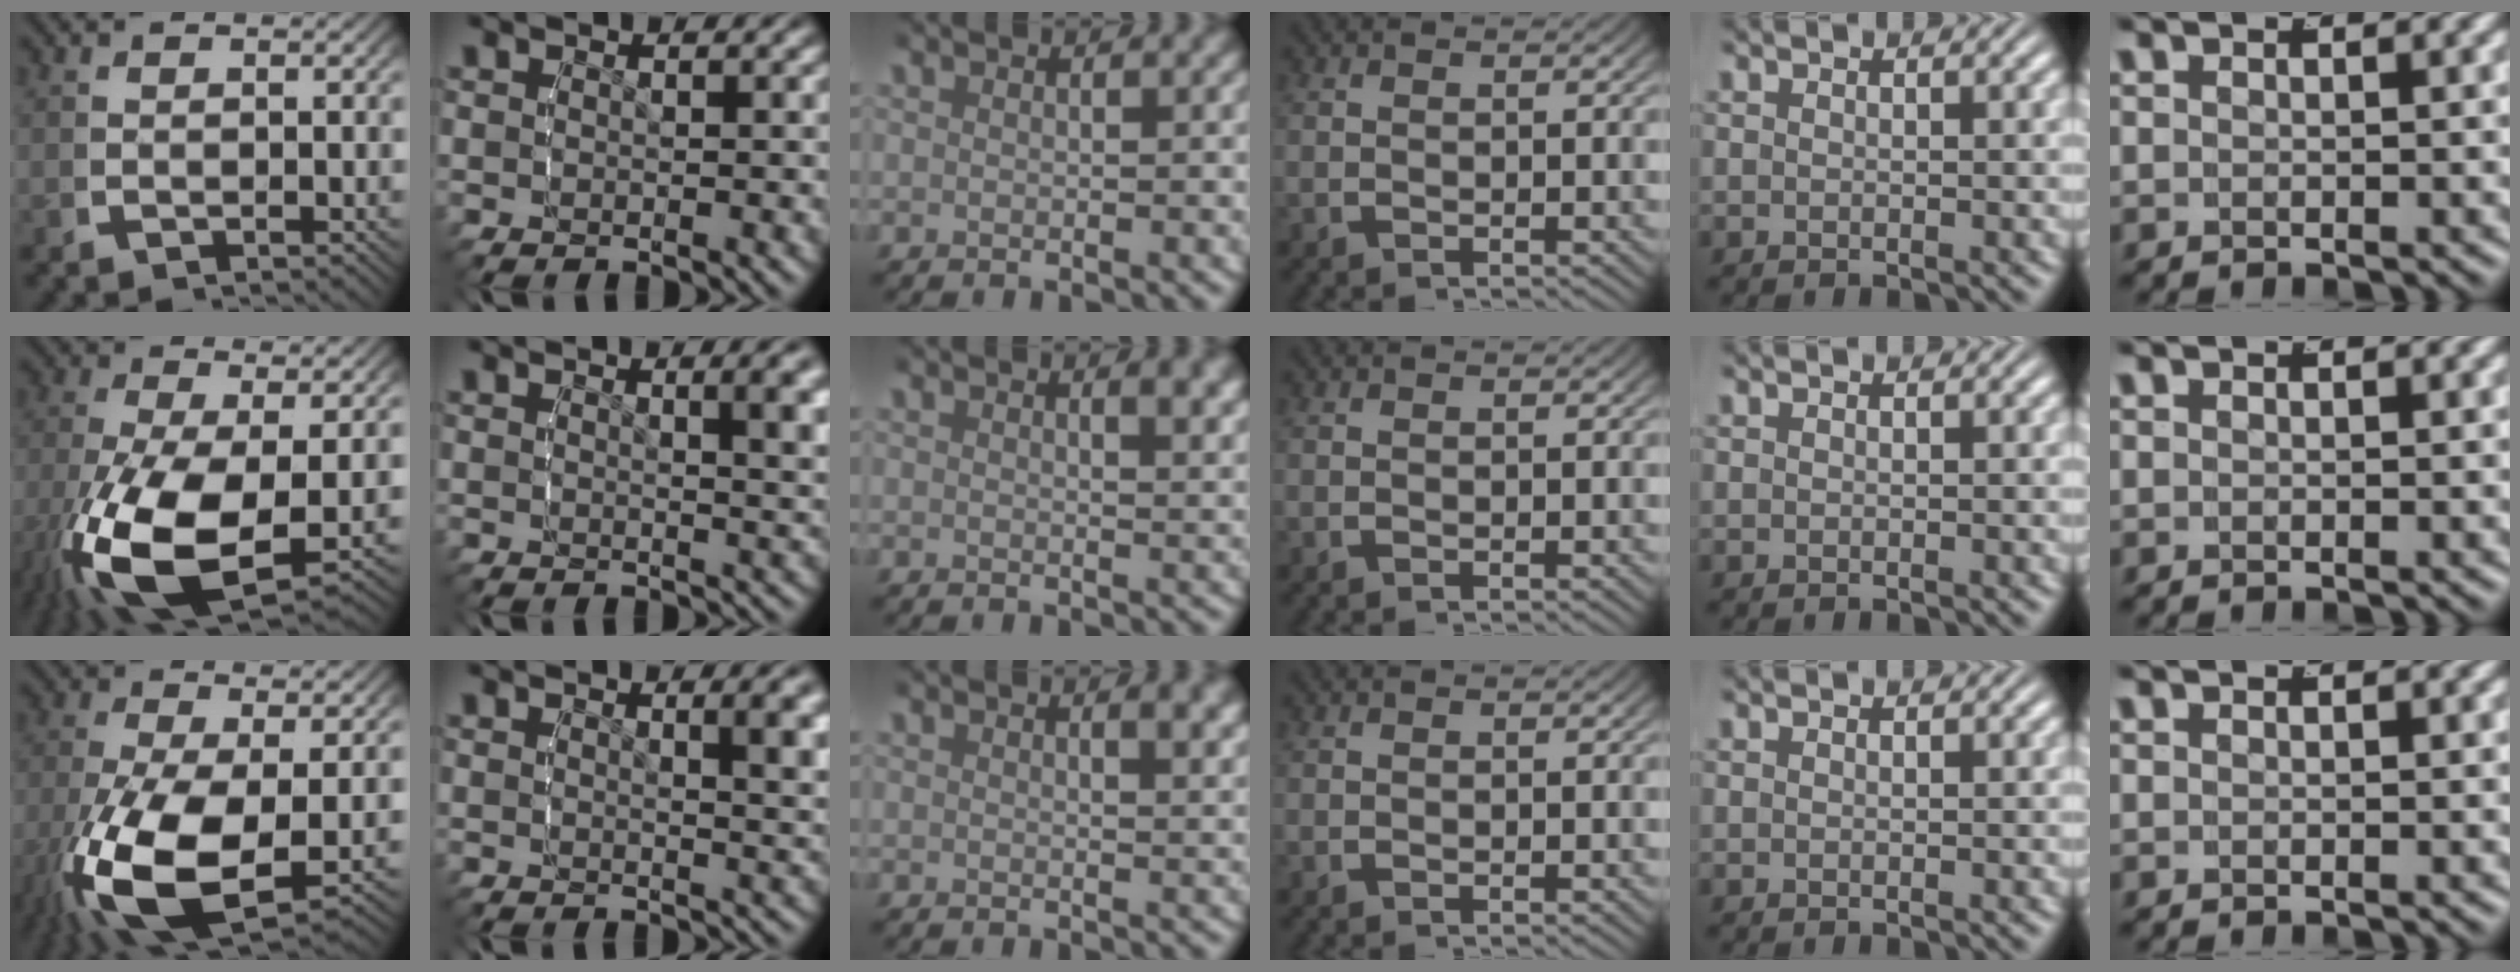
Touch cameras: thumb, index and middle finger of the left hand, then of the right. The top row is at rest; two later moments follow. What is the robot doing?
{"motion": "lift_and_place", "object": "screwdriver"}